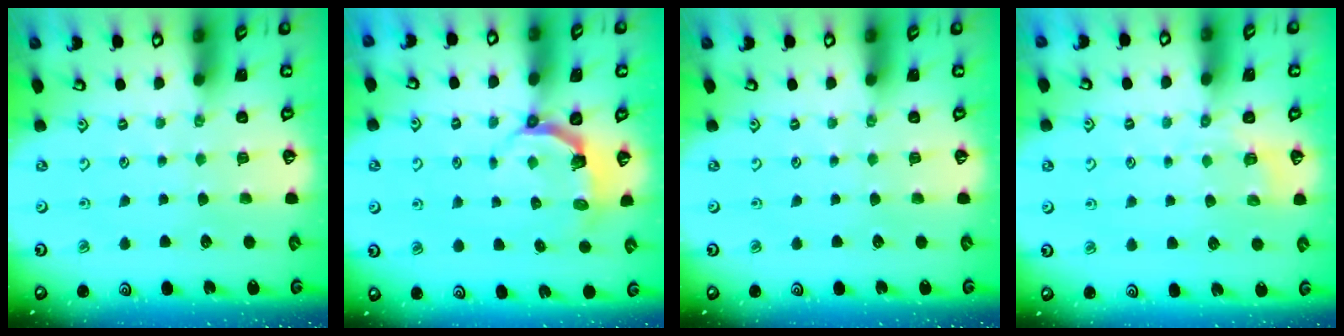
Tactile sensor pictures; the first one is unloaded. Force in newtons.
{"total": 4.3, "press": 2.8, "slide": 3.2}
{"total": 0.0}
{"total": 2.3, "press": 1.7, "slide": 1.6}